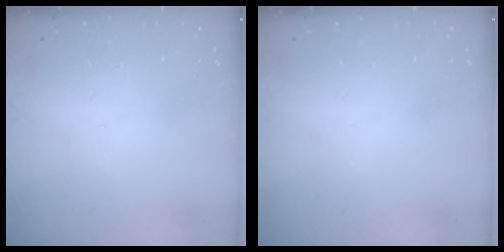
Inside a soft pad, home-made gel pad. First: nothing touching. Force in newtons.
{"total": 0.0}